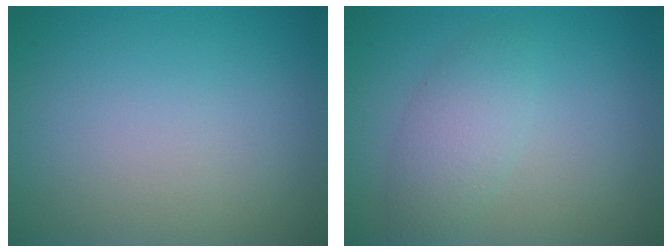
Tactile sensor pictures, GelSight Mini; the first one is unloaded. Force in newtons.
{"total": 2.8, "press": 2.8, "slide": 0.1}